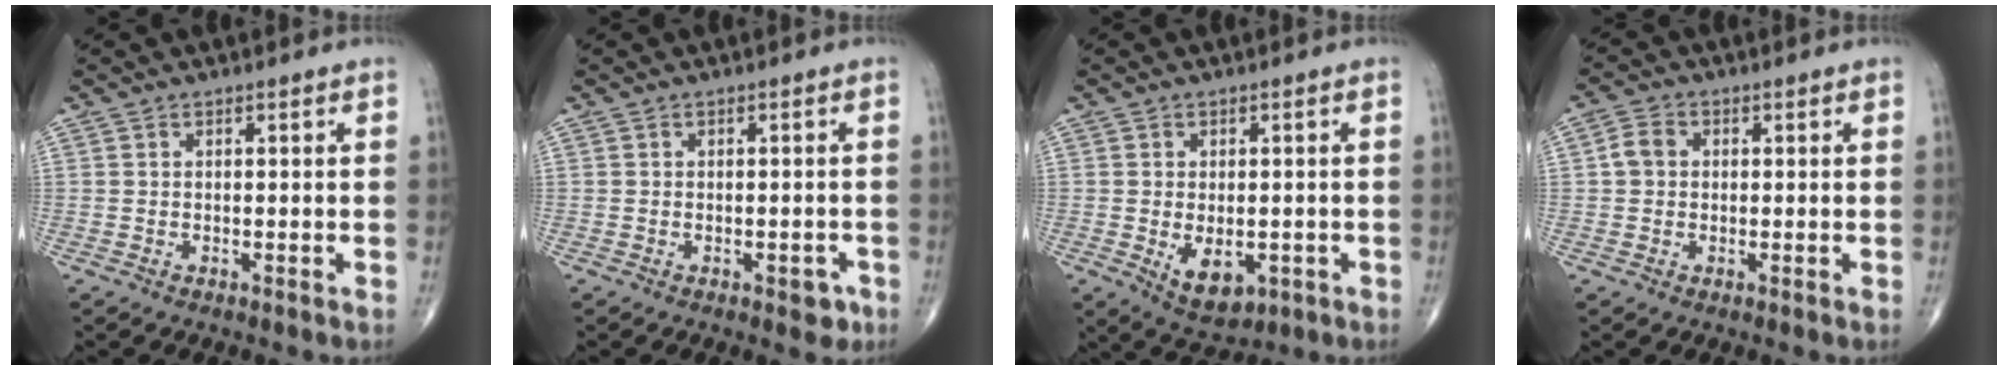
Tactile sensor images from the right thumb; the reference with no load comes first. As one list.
[{"total": 2.6, "force": [-1.3, 1.4, 1.8], "torque": [-0.007, 0.010, -0.012]}, {"total": 7.1, "force": [-1.8, 4.3, 5.4], "torque": [-0.065, -0.005, -0.012]}, {"total": 3.4, "force": [0.2, 2.9, 1.8], "torque": [-0.031, 0.009, -0.001]}]